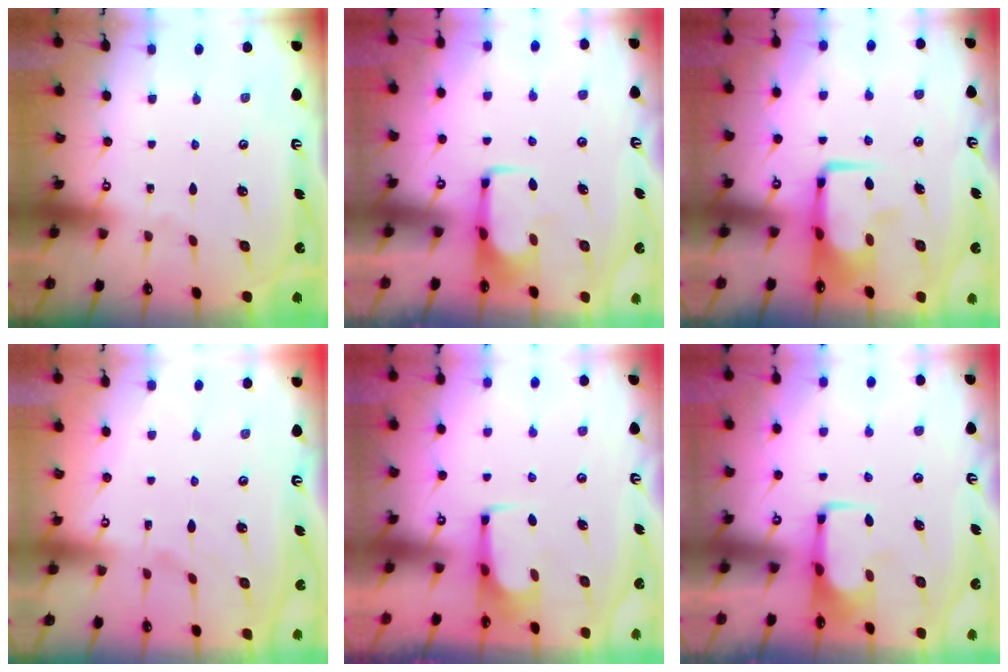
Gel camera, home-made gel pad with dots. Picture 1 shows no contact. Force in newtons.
{"total": 1.9, "press": 1.9, "slide": 0.4}
{"total": 7.4, "press": 7.3, "slide": 1.3}
{"total": 1.1, "press": 0.4, "slide": 1.1}
{"total": 3.5, "press": 3.4, "slide": 0.2}
{"total": 1.8, "press": 1.7, "slide": 0.5}